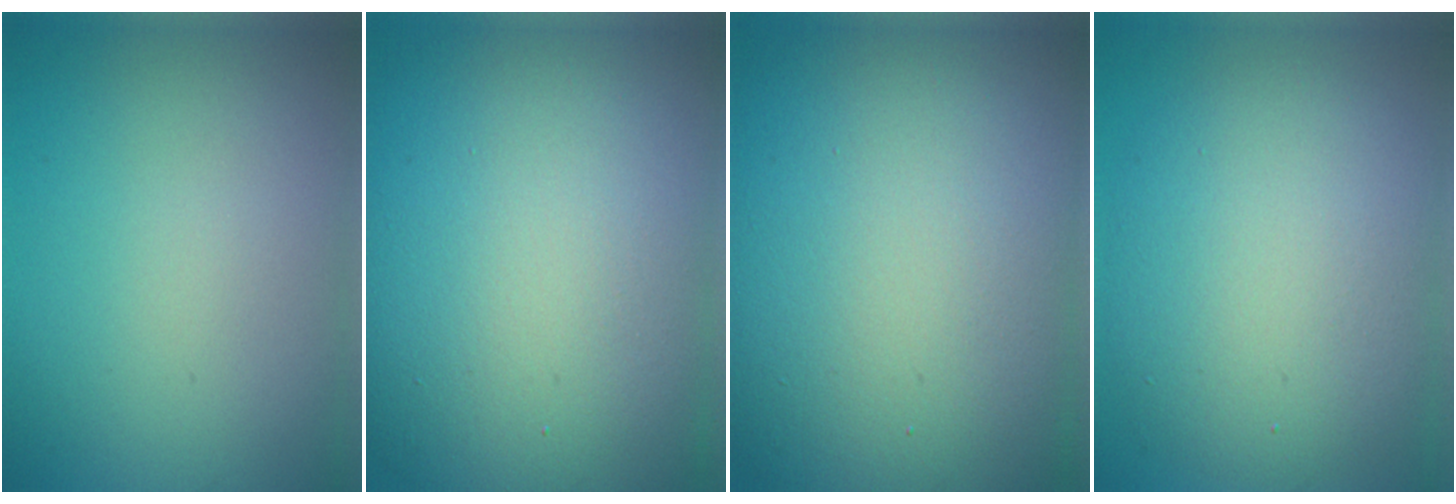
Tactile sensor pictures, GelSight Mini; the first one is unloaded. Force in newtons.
{"total": 20.2, "press": 20.2, "slide": 0.8}
{"total": 21.6, "press": 21.6, "slide": 0.7}
{"total": 9.5, "press": 9.5, "slide": 0.3}